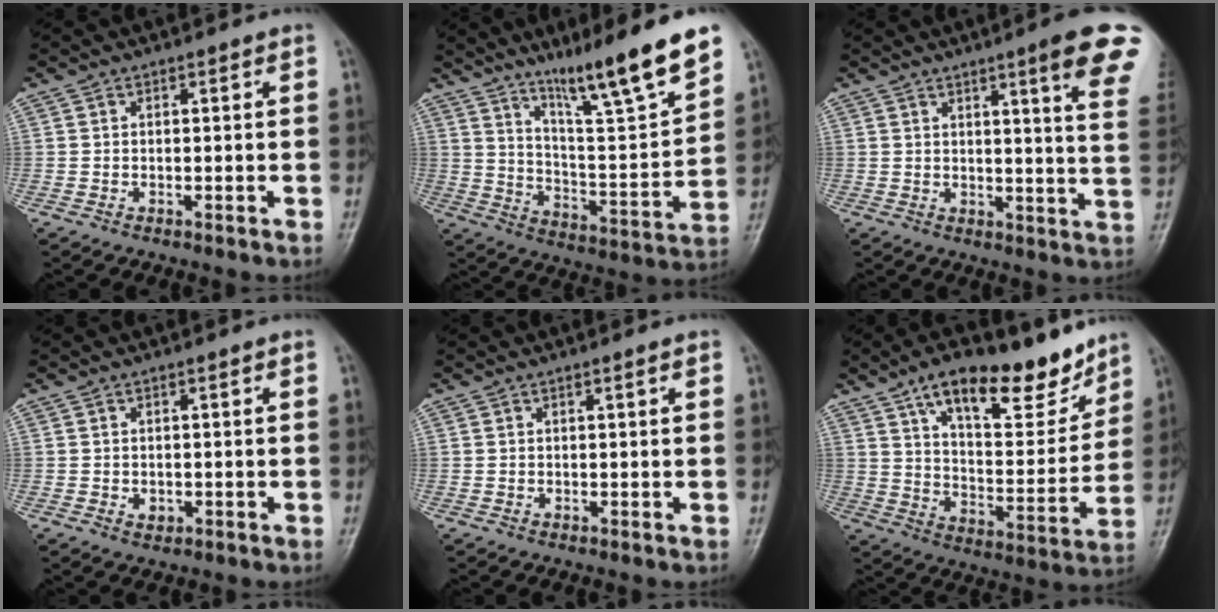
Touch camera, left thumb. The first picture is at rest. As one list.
[{"total": 18.3, "force": [13.0, 1.5, 12.8], "torque": [-0.178, -0.077, 0.217]}, {"total": 13.7, "force": [8.1, 1.1, 11.1], "torque": [-0.121, -0.037, 0.084]}, {"total": 1.5, "force": [-0.3, 1.2, 0.9], "torque": [-0.008, 0.000, -0.002]}, {"total": 0.7, "force": [0.4, -0.1, 0.6], "torque": [-0.011, 0.000, 0.005]}, {"total": 19.5, "force": [13.2, 7.8, 12.1], "torque": [-0.139, -0.067, 0.214]}]